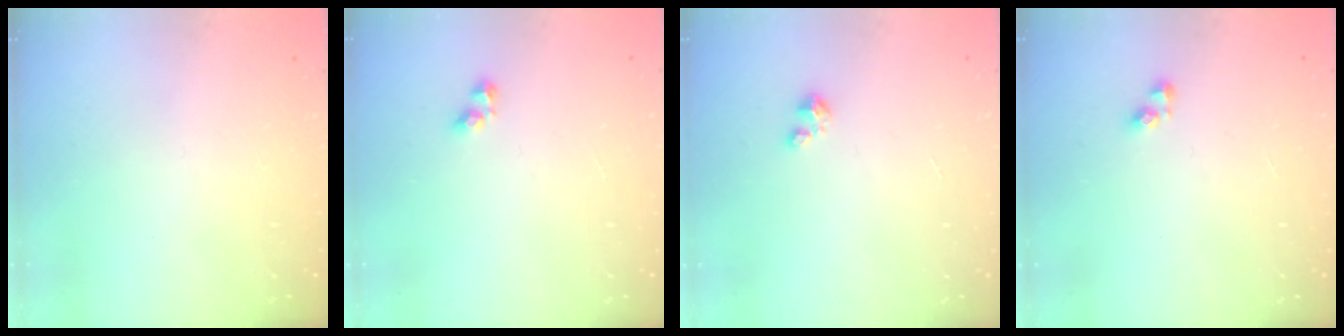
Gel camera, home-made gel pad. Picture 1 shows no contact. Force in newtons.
{"total": 3.7, "press": 3.7, "slide": 0.6}
{"total": 1.5, "press": 1.5, "slide": 0.1}
{"total": 3.2, "press": 3.2, "slide": 0.6}